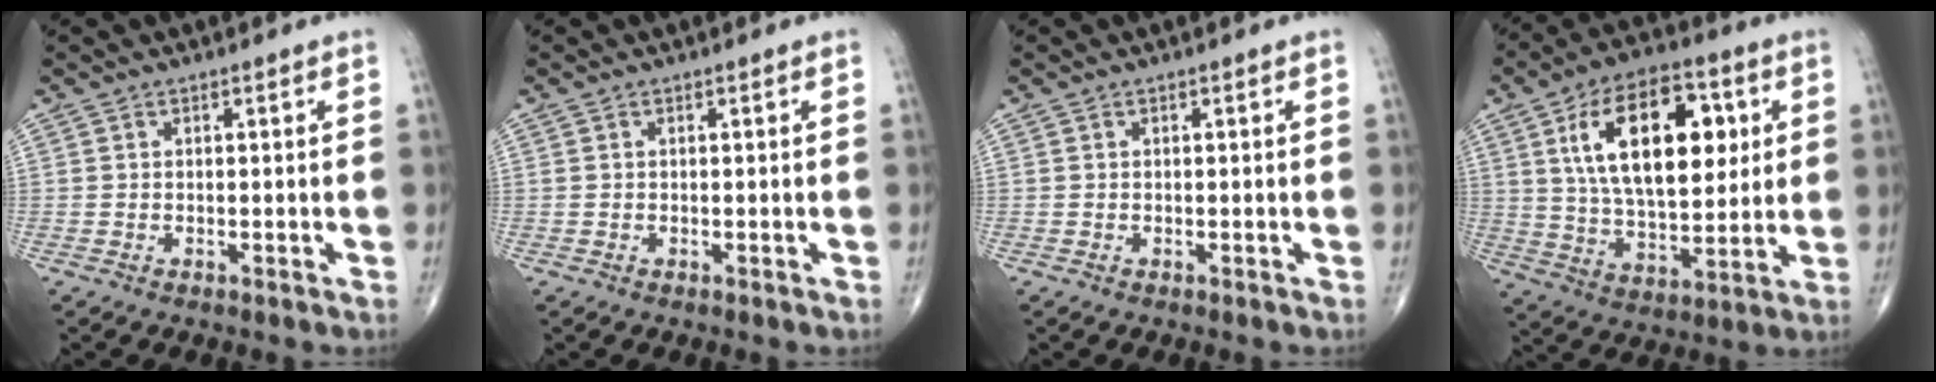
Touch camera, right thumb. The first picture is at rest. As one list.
[{"total": 0.0}, {"total": 0.0}, {"total": 21.7, "force": [6.0, 11.2, 17.5], "torque": [-0.258, -0.012, 0.100]}]